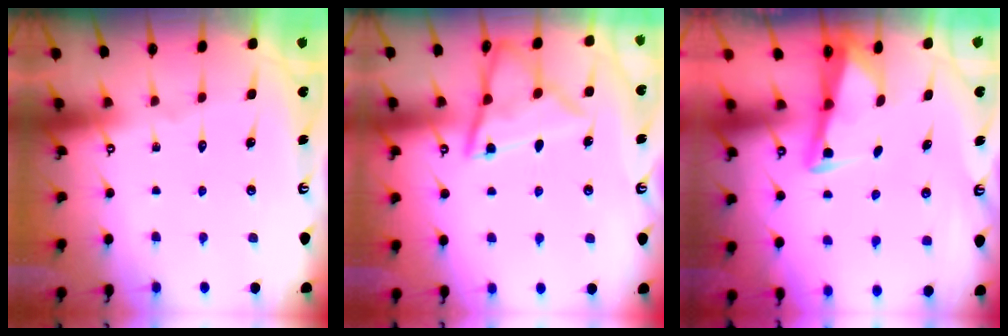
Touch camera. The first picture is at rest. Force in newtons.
{"total": 10.7, "press": 10.6, "slide": 0.6}
{"total": 2.9, "press": 2.9, "slide": 0.3}